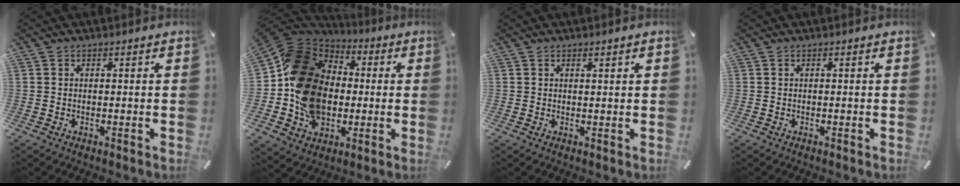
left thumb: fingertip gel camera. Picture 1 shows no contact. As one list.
[{"total": 19.4, "force": [-2.0, 16.3, 10.3], "torque": [-0.215, 0.010, -0.034]}, {"total": 0.8, "force": [0.6, 0.2, 0.4], "torque": [-0.007, 0.000, 0.011]}, {"total": 0.0}]